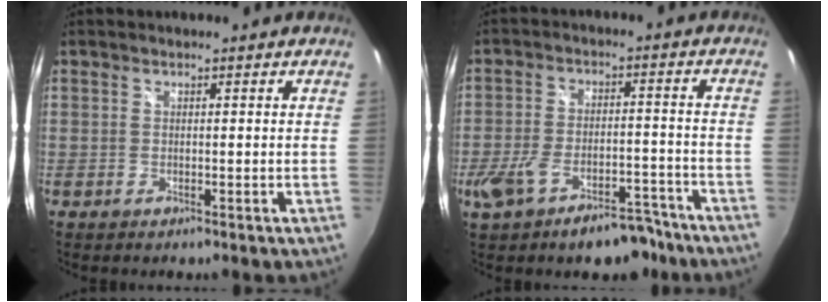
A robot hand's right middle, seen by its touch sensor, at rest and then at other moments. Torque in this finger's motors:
{"motor_torque": [1.39, -0.75, 0.17, 0.10]}